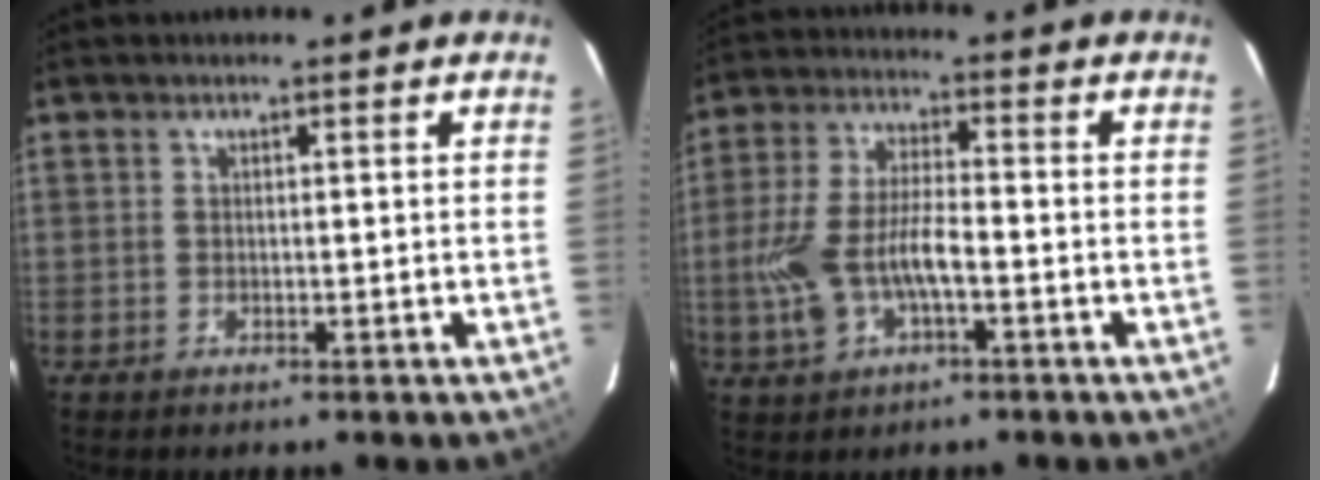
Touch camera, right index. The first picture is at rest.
{"total": 10.9, "force": [-3.3, 4.7, 9.3], "torque": [-0.200, 0.002, -0.058]}